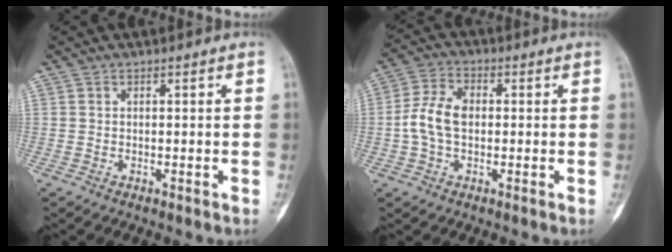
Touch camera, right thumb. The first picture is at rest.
{"total": 7.6, "force": [-0.4, 4.9, 5.8], "torque": [-0.123, 0.022, -0.010]}